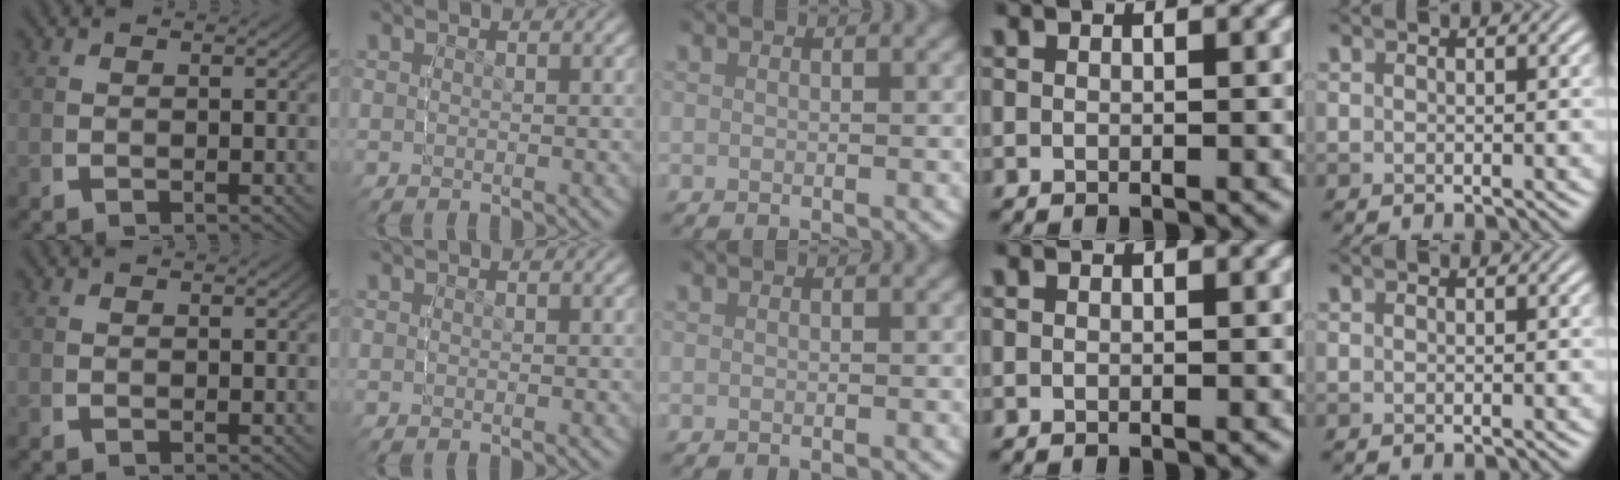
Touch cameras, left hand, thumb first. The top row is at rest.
{}